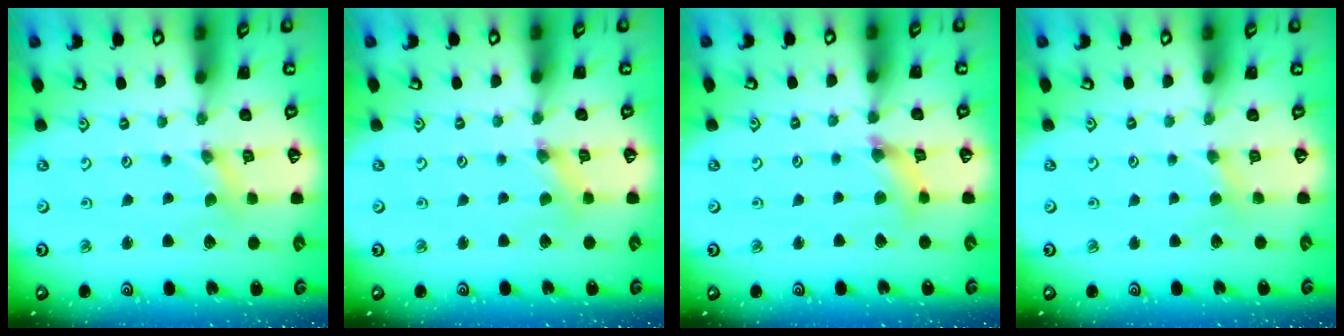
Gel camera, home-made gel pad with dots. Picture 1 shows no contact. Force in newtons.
{"total": 0.9, "press": 0.9, "slide": 0.2}
{"total": 5.7, "press": 5.7, "slide": 0.5}
{"total": 1.9, "press": 1.9, "slide": 0.4}